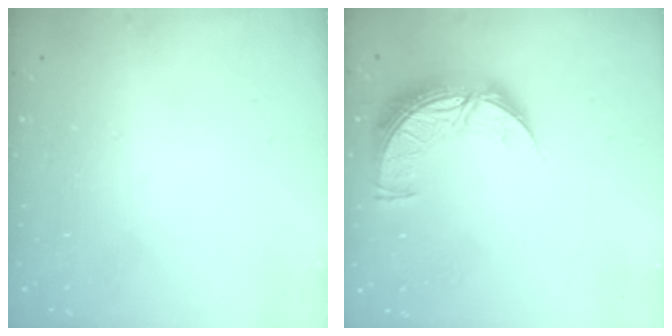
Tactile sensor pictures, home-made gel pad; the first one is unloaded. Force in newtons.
{"total": 10.7, "press": 10.6, "slide": 0.8}